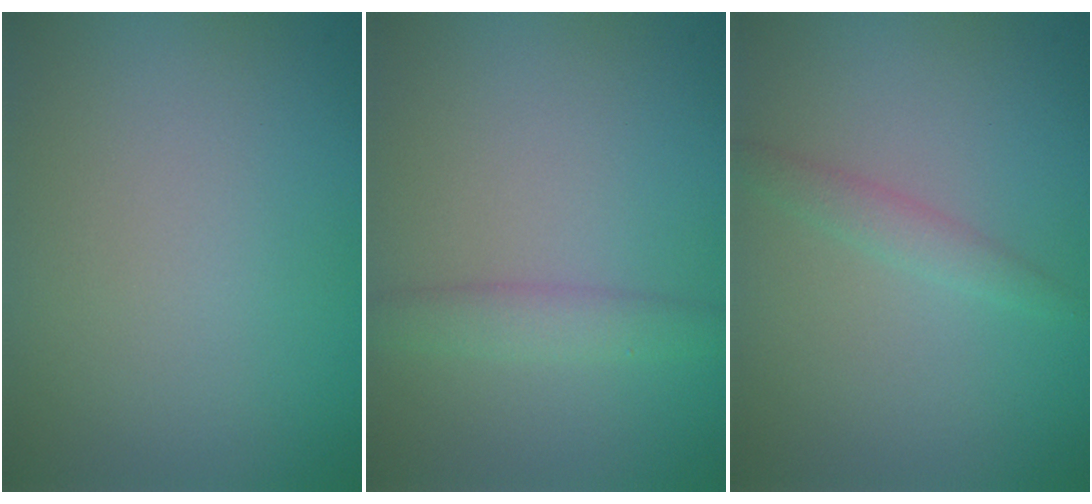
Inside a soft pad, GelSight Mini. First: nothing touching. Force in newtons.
{"total": 2.2, "press": 2.2, "slide": 0.1}
{"total": 1.4, "press": 1.4, "slide": 0.1}